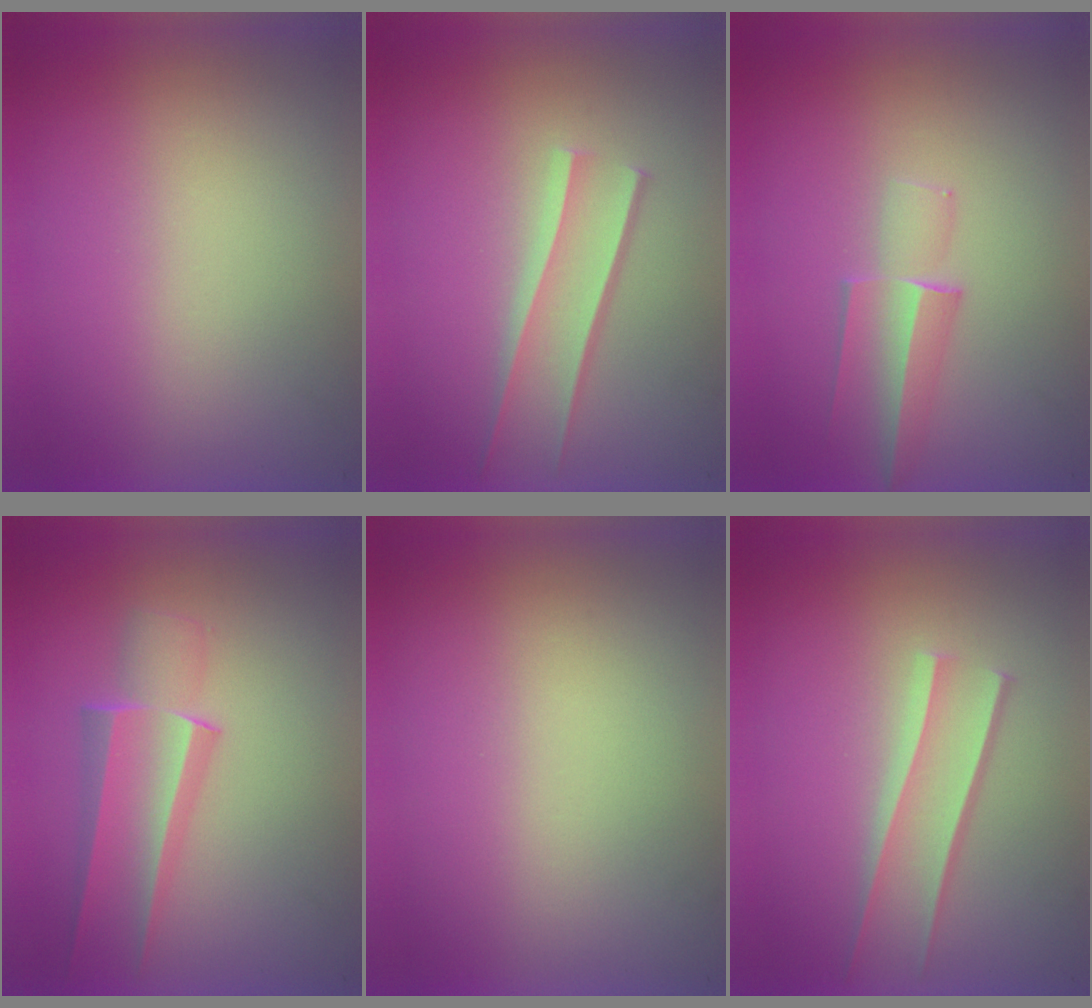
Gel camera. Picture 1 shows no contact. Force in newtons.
{"total": 1.6}
{"total": 1.8}
{"total": 2.6}
{"total": 0.0}
{"total": 1.7}